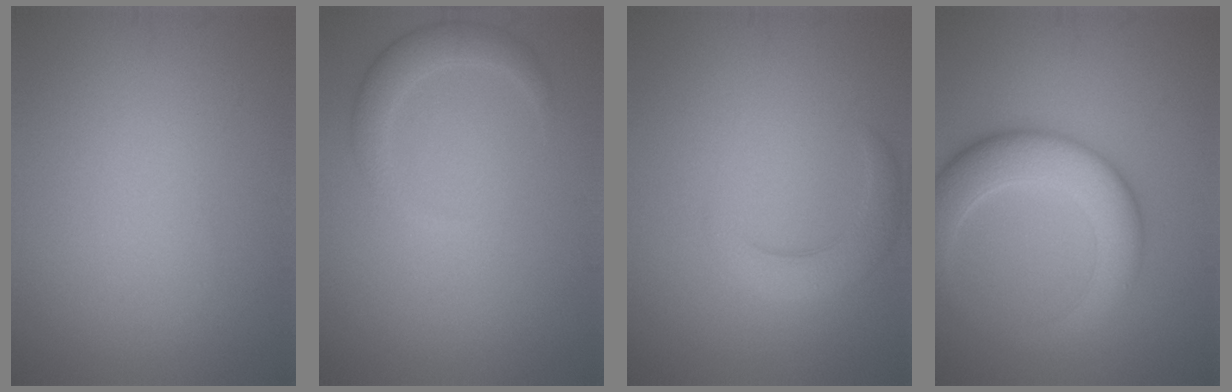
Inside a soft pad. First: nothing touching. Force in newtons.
{"total": 2.3, "press": 2.3, "slide": 0.2}
{"total": 2.9, "press": 2.9, "slide": 0.2}
{"total": 6.9, "press": 6.9, "slide": 0.2}